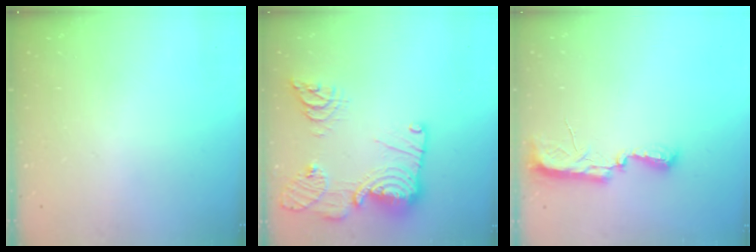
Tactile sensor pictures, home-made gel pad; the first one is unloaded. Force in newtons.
{"total": 22.8, "press": 22.7, "slide": 2.3}
{"total": 8.1, "press": 8.1, "slide": 1.0}